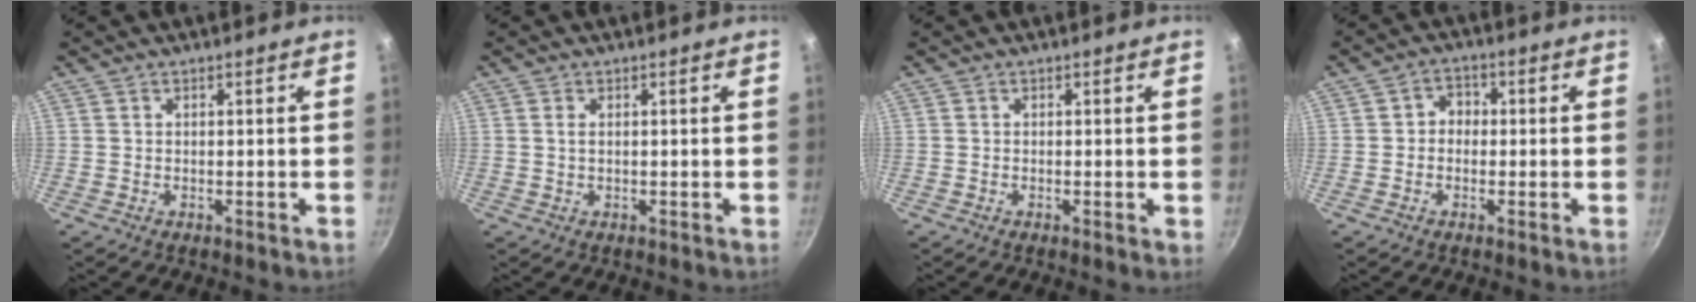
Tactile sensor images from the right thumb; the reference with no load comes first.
{"total": 0.9, "force": [0.2, 0.4, 0.8], "torque": [-0.015, 0.001, 0.003]}
{"total": 0.9, "force": [-0.2, 0.2, 0.8], "torque": [-0.012, -0.001, -0.005]}
{"total": 3.4, "force": [-0.3, 3.0, 1.7], "torque": [-0.005, 0.011, -0.014]}